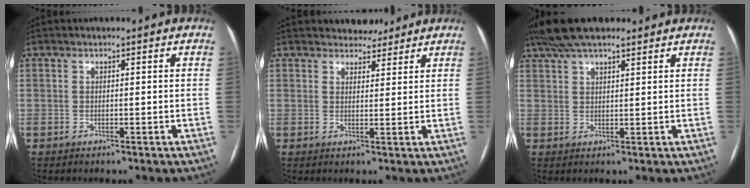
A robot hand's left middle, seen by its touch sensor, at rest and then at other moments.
{"total": 3.9, "force": [3.5, 1.5, 0.4], "torque": [-0.004, 0.001, 0.049]}
{"total": 10.0, "force": [7.8, 2.7, 5.6], "torque": [-0.102, 0.044, 0.139]}